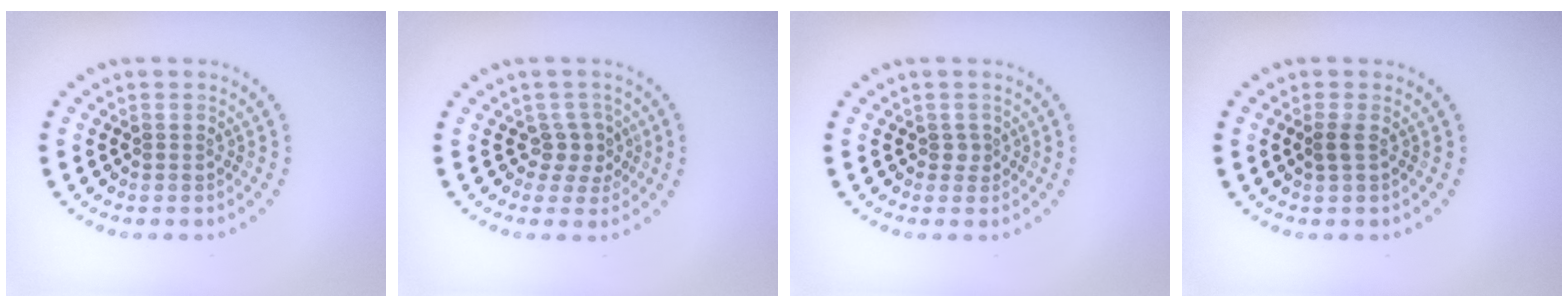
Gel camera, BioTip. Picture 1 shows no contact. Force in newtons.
{"total": 2.0, "press": 1.6, "slide": 1.2}
{"total": 0.8, "press": 0.6, "slide": 0.5}
{"total": 0.9, "press": 0.7, "slide": 0.6}